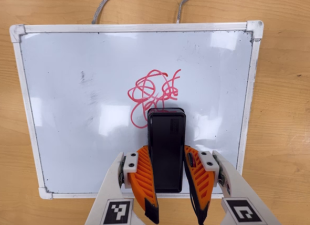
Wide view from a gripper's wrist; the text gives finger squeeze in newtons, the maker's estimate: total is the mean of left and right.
{"total": 7.3, "left": 5.3, "right": 9.2}